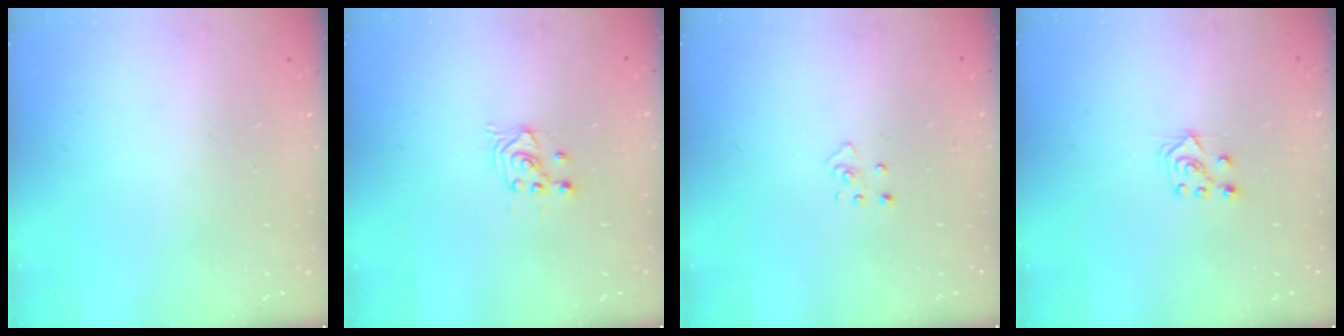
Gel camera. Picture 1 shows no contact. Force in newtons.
{"total": 2.6, "press": 2.6, "slide": 0.1}
{"total": 2.9, "press": 2.9, "slide": 0.2}
{"total": 5.7, "press": 5.7, "slide": 0.8}